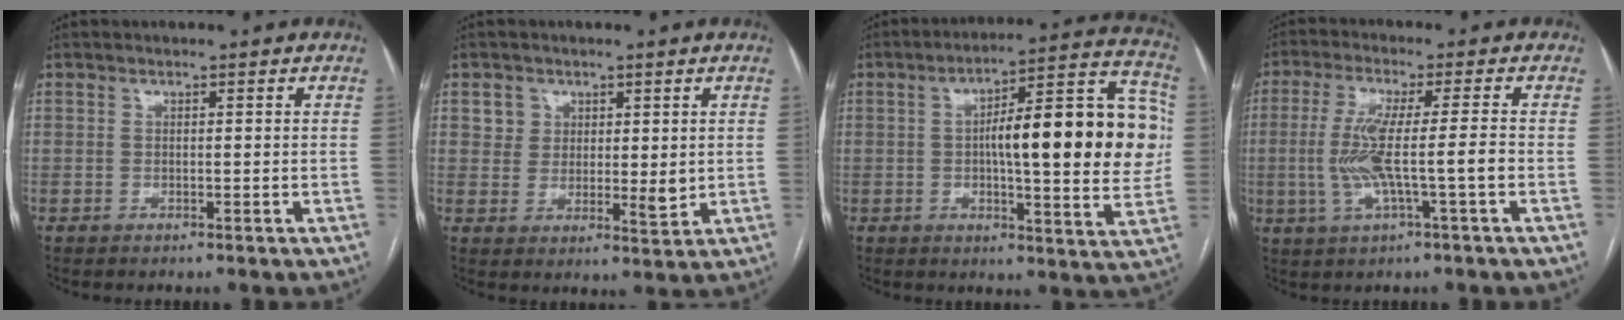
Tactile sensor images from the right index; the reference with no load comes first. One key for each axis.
{"total": 4.9, "fx": 1.8, "fy": 3.8, "fz": 2.5, "tx": -0.033, "ty": -0.009, "tz": 0.033}
{"total": 20.8, "fx": 1.4, "fy": 4.7, "fz": 20.2, "tx": -0.279, "ty": 0.035, "tz": 0.018}
{"total": 8.8, "fx": -1.5, "fy": 0.0, "fz": 8.7, "tx": -0.176, "ty": 0.002, "tz": -0.028}